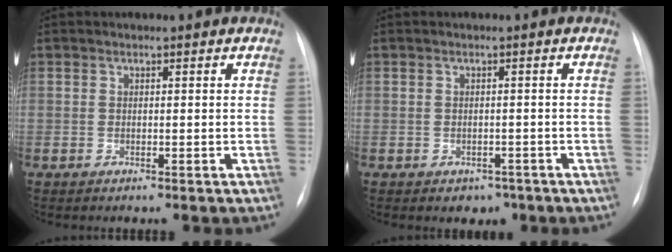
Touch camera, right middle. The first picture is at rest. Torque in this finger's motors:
{"motor_torque": [0.36, -0.28, 0.15, 0.01]}